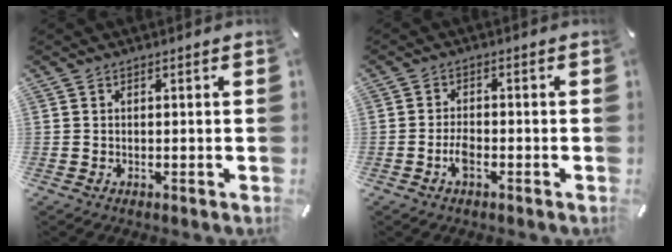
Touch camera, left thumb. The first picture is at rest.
{"total": 3.2, "force": [-1.6, 1.4, 2.4], "torque": [-0.054, 0.003, -0.034]}